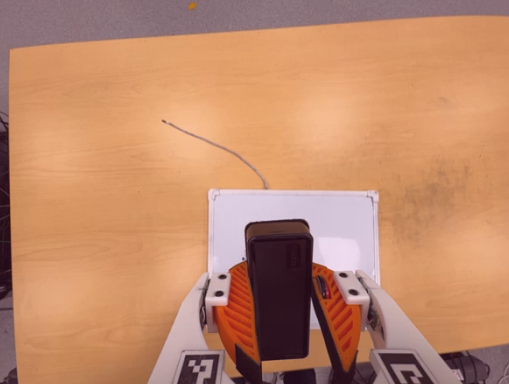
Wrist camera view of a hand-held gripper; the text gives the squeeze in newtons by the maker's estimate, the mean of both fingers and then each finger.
{"total": 8.1, "left": 9.0, "right": 7.2}